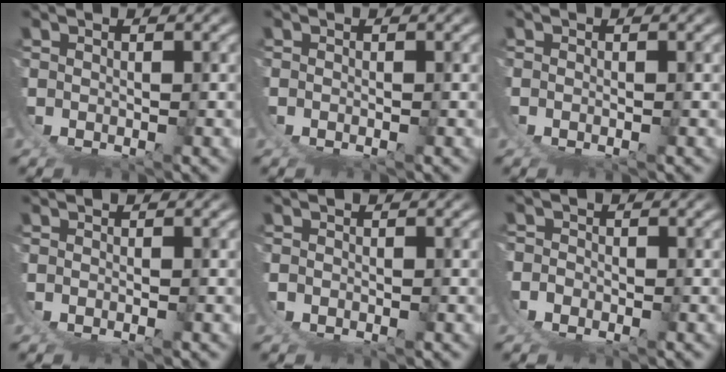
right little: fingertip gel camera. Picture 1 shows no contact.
{"total": 0.5, "force": [-0.1, 0.1, 0.5], "torque": [-0.011, -0.001, -0.001]}
{"total": 0.7, "force": [-0.1, 0.0, 0.7], "torque": [-0.014, -0.001, 0.000]}
{"total": 0.6, "force": [-0.1, 0.1, 0.6], "torque": [-0.014, -0.001, -0.001]}
{"total": 1.3, "force": [0.0, 1.2, 0.3], "torque": [-0.015, 0.000, -0.002]}
{"total": 3.9, "force": [-0.1, 3.7, 1.1], "torque": [-0.045, -0.012, -0.005]}